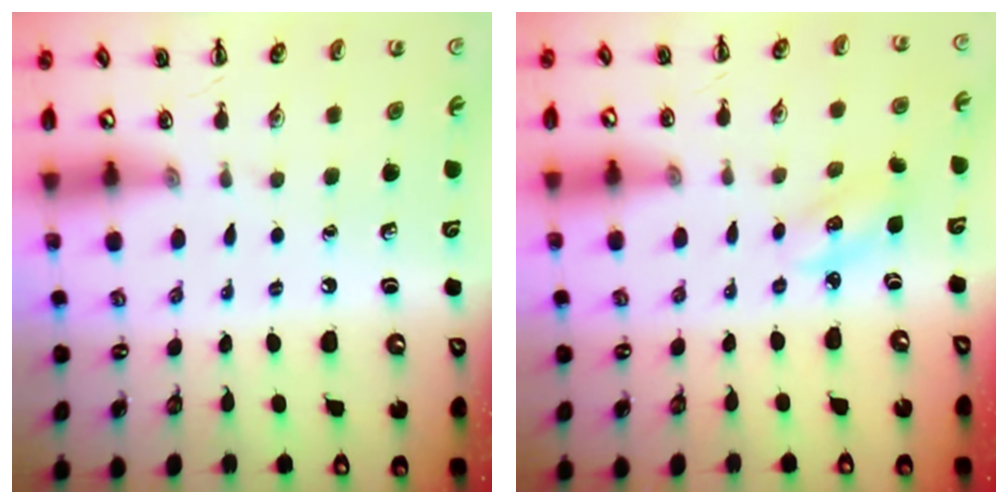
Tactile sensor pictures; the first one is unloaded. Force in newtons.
{"total": 2.8, "press": 2.8, "slide": 0.7}